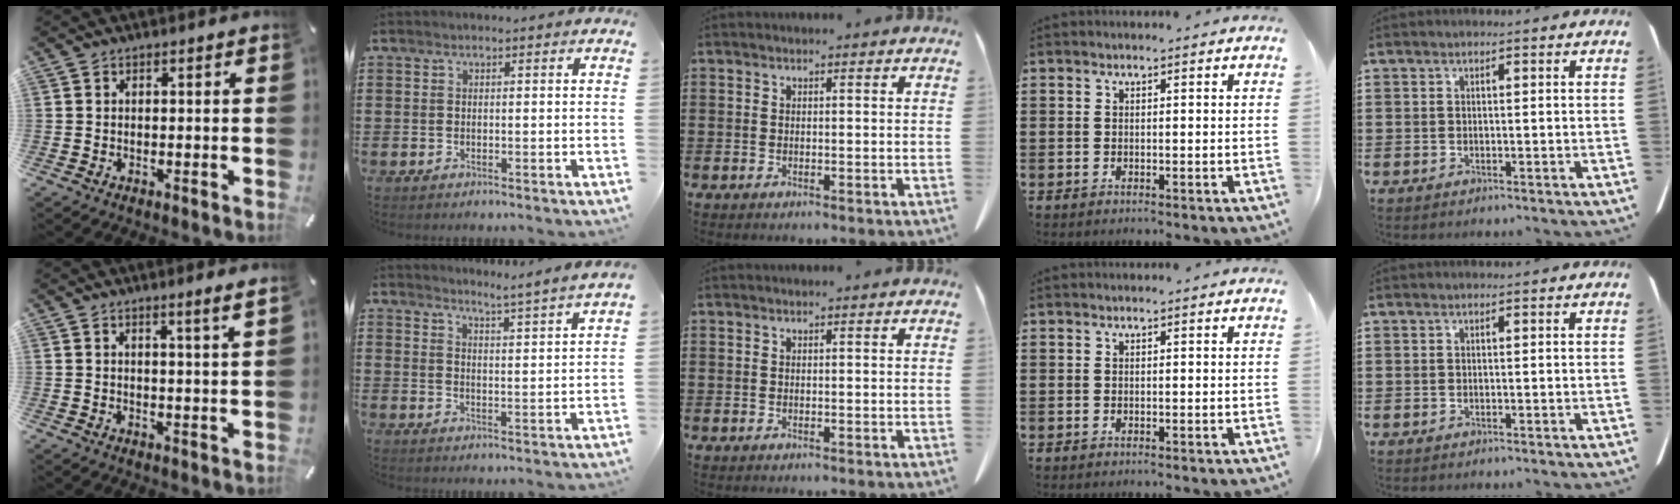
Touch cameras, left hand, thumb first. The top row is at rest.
{"thumb": {"total": 3.3, "force": [2.1, -0.4, 2.5], "torque": [-0.050, -0.007, 0.036]}, "index": {"total": 3.7, "force": [3.4, -1.3, 0.4], "torque": [-0.020, -0.027, 0.058]}}